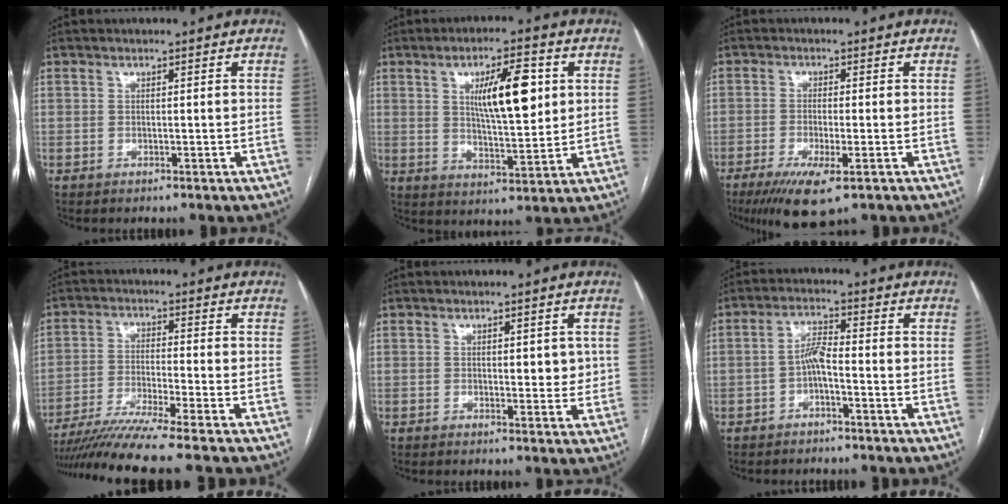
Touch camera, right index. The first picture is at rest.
{"total": 10.8, "force": [3.1, 2.7, 10.0], "torque": [-0.165, 0.001, 0.054]}
{"total": 7.5, "force": [-4.3, 1.2, 6.1], "torque": [-0.107, -0.022, -0.071]}
{"total": 10.5, "force": [-8.7, -2.1, 5.5], "torque": [-0.084, -0.034, -0.149]}
{"total": 3.4, "force": [0.6, 1.7, 2.9], "torque": [-0.029, -0.005, 0.007]}
{"total": 3.5, "force": [-1.1, 0.8, 3.2], "torque": [-0.061, 0.010, -0.021]}